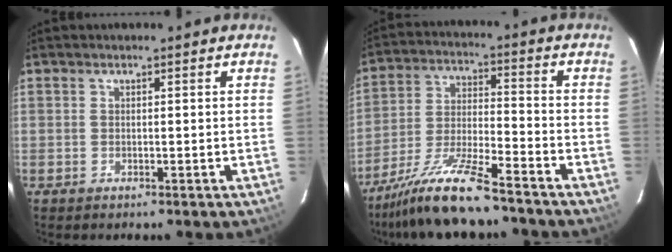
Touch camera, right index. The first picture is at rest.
{"total": 13.1, "force": [-11.0, 1.1, 7.1], "torque": [-0.151, -0.010, -0.202]}